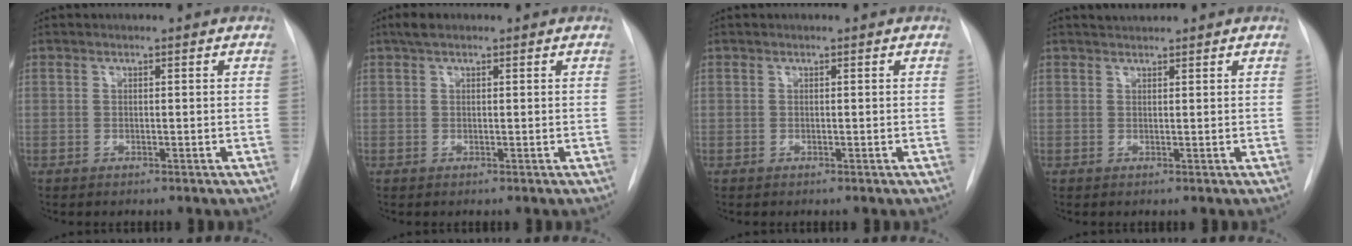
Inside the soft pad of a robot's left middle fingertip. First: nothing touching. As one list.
[{"total": 1.9, "force": [1.3, 0.8, 1.1], "torque": [-0.024, 0.016, 0.023]}, {"total": 0.0}, {"total": 1.3, "force": [1.3, 0.2, 0.1], "torque": [-0.010, 0.010, 0.025]}]